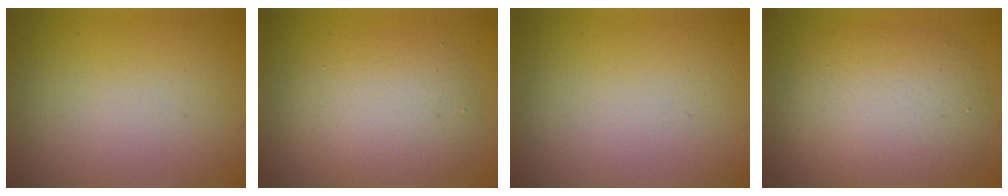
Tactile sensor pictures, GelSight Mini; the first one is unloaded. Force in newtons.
{"total": 5.6, "press": 5.6, "slide": 0.2}
{"total": 0.0}
{"total": 7.5, "press": 7.5, "slide": 0.7}